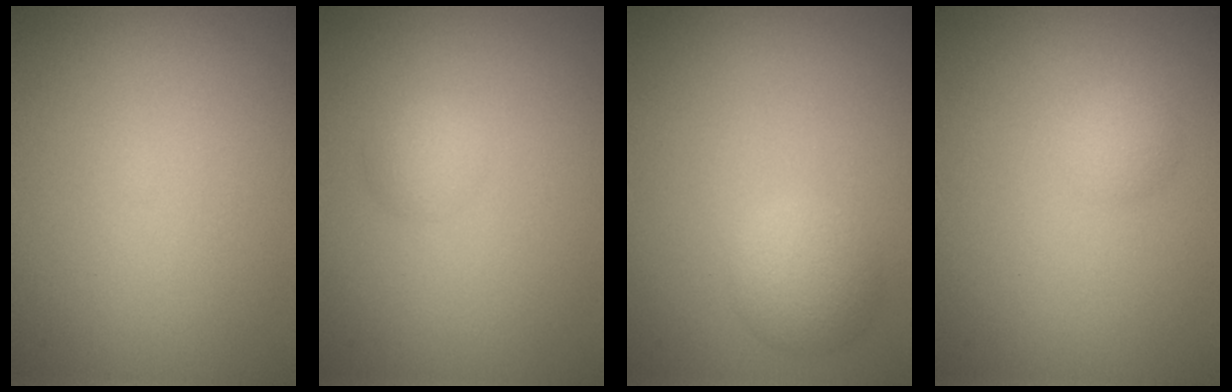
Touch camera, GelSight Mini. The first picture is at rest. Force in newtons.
{"total": 1.3, "press": 1.3, "slide": 0.1}
{"total": 2.7, "press": 2.7, "slide": 0.1}
{"total": 1.4, "press": 1.4, "slide": 0.0}